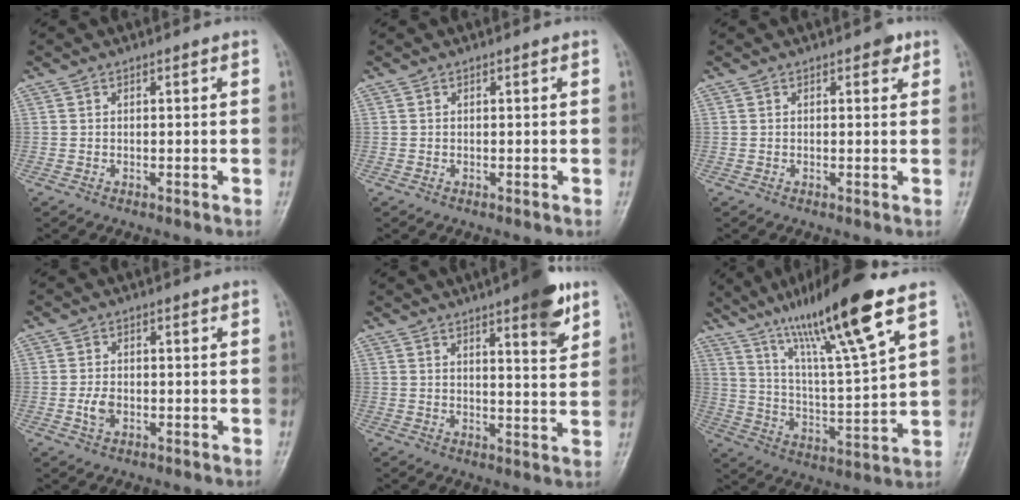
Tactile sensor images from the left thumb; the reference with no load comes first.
{"total": 0.0}
{"total": 1.9, "force": [1.0, 1.1, 1.2], "torque": [-0.003, -0.001, 0.009]}
{"total": 2.9, "force": [-0.8, 1.9, 2.1], "torque": [-0.038, 0.006, -0.017]}
{"total": 9.8, "force": [5.6, 2.3, 7.7], "torque": [-0.090, -0.027, 0.072]}
{"total": 18.9, "force": [11.9, 1.5, 14.5], "torque": [-0.244, -0.049, 0.210]}